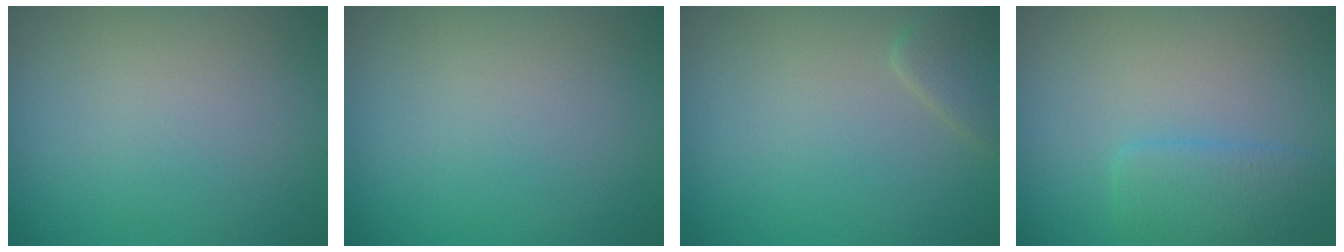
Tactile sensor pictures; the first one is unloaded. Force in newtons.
{"total": 0.0}
{"total": 1.9, "press": 1.9, "slide": 0.1}
{"total": 2.3, "press": 2.3, "slide": 0.2}